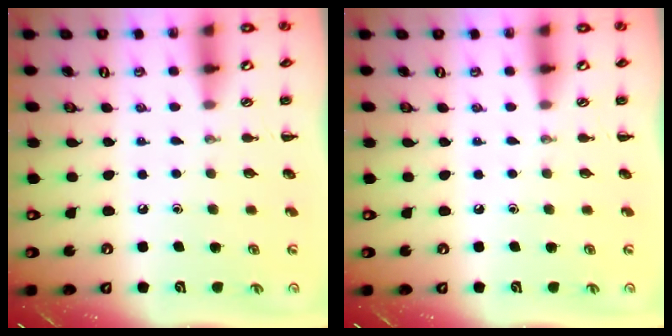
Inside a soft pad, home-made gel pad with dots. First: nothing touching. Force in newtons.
{"total": 0.0}